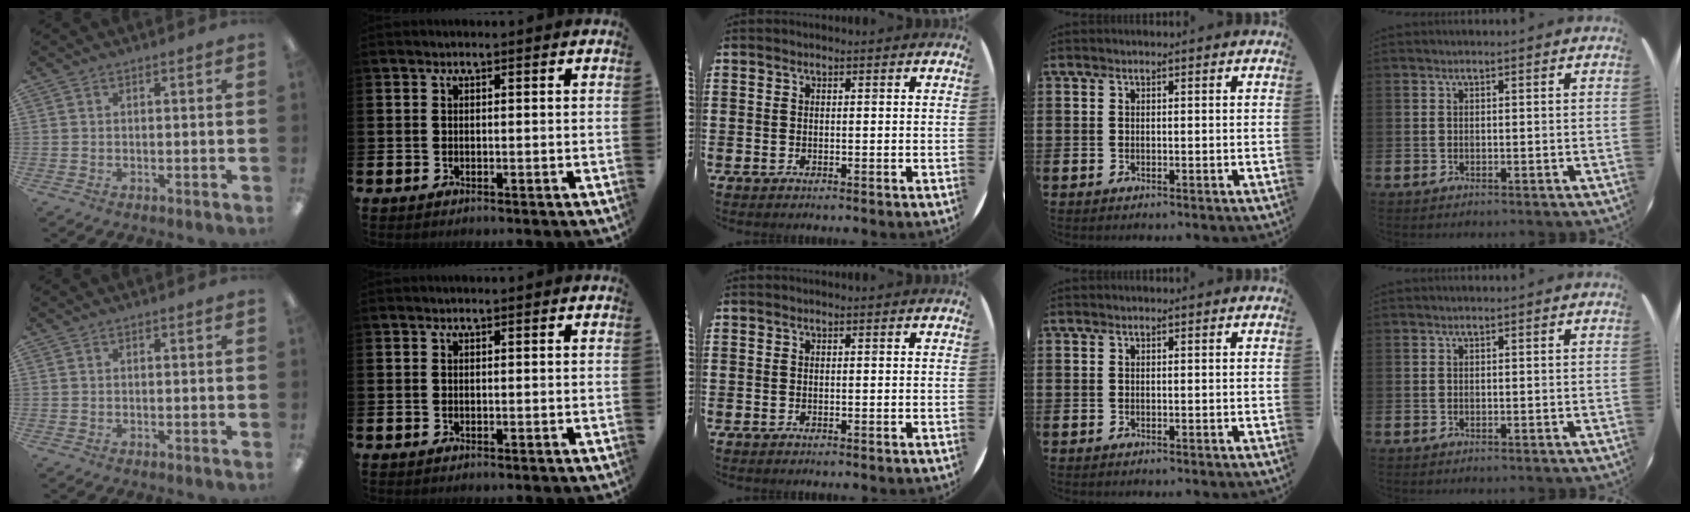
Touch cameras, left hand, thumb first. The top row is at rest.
{}